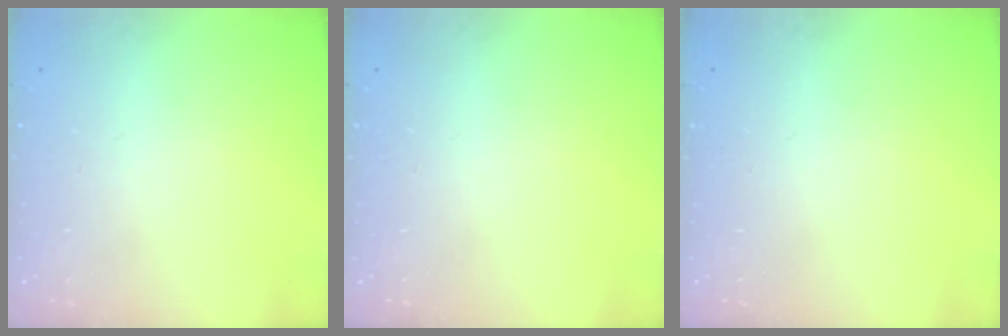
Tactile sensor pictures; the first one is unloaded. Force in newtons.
{"total": 0.0}
{"total": 0.0}